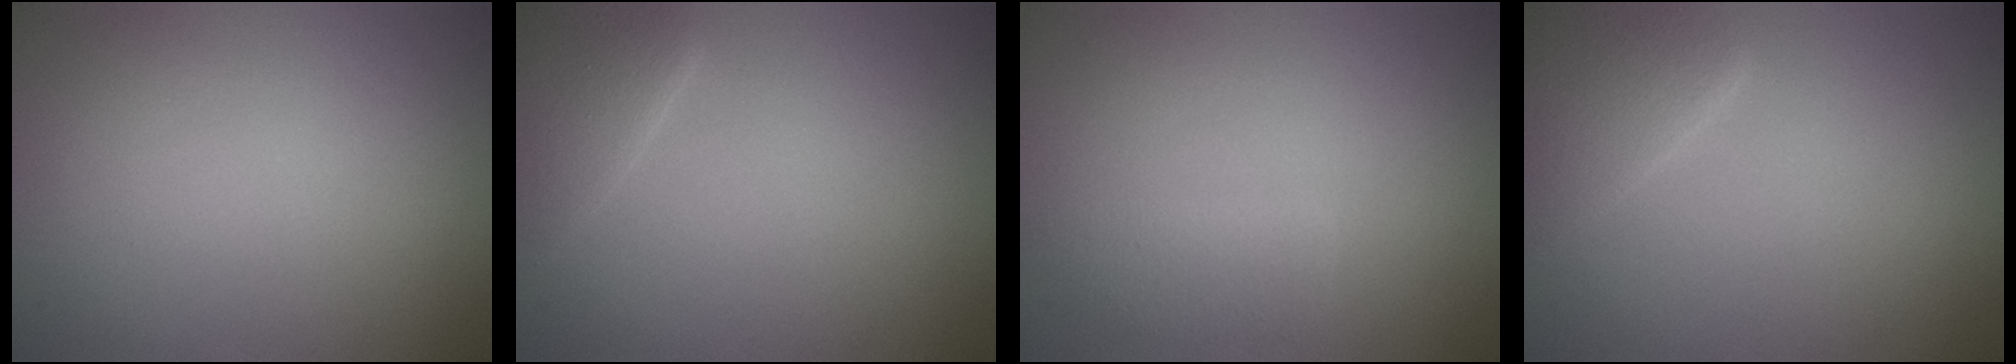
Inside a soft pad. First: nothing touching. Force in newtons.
{"total": 2.7, "press": 2.6, "slide": 0.2}
{"total": 1.9, "press": 1.9, "slide": 0.1}
{"total": 3.5, "press": 3.5, "slide": 0.3}